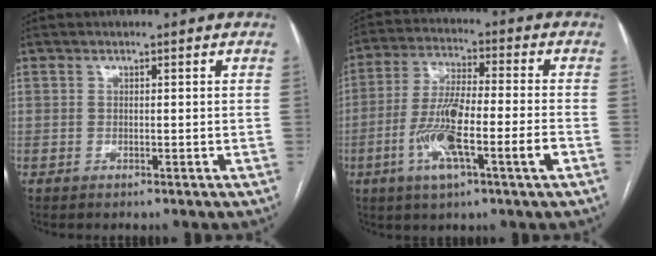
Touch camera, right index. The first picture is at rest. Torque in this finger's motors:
{"motor_torque": [1.70, -0.43, 0.80, 0.21]}